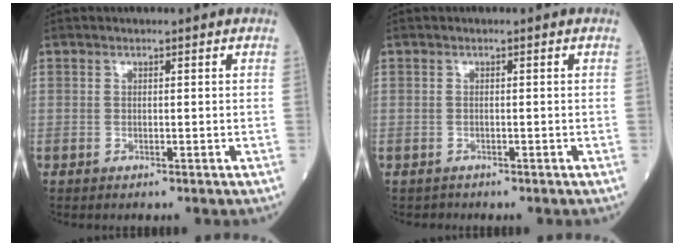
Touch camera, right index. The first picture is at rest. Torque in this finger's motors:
{"motor_torque": [0.16, -0.10, 0.04, 0.01]}